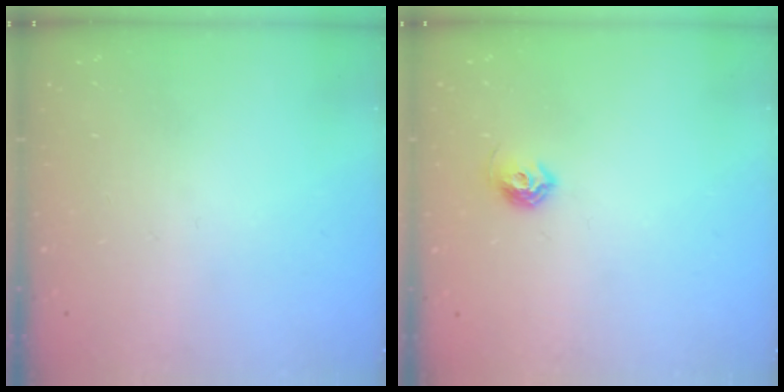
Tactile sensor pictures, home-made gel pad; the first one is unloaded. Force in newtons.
{"total": 6.1, "press": 6.0, "slide": 1.1}